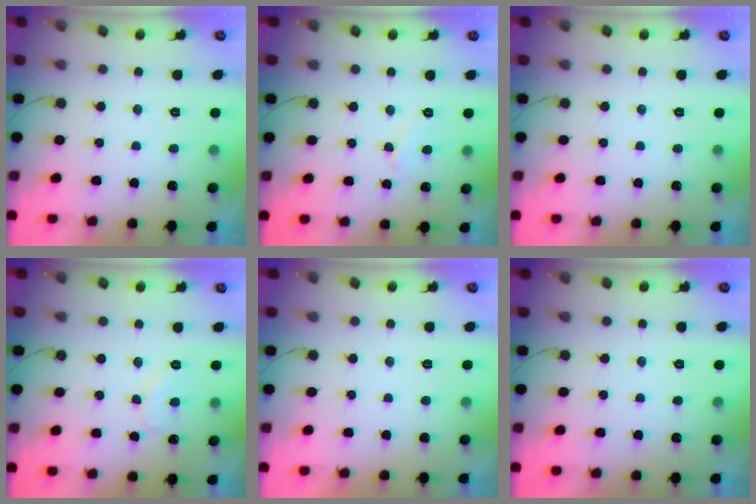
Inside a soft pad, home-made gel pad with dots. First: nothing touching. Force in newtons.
{"total": 4.2, "press": 4.2, "slide": 0.4}
{"total": 0.0}
{"total": 8.3, "press": 8.3, "slide": 0.5}
{"total": 1.8, "press": 1.8, "slide": 0.1}
{"total": 0.0}